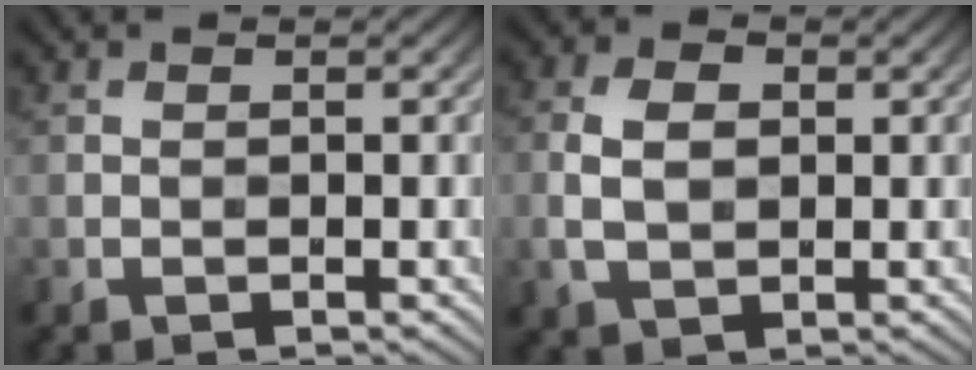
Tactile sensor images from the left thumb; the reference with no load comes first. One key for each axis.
{"total": 4.6, "fx": 0.2, "fy": 3.1, "fz": 3.3, "tx": -0.079, "ty": 0.000, "tz": 0.003}